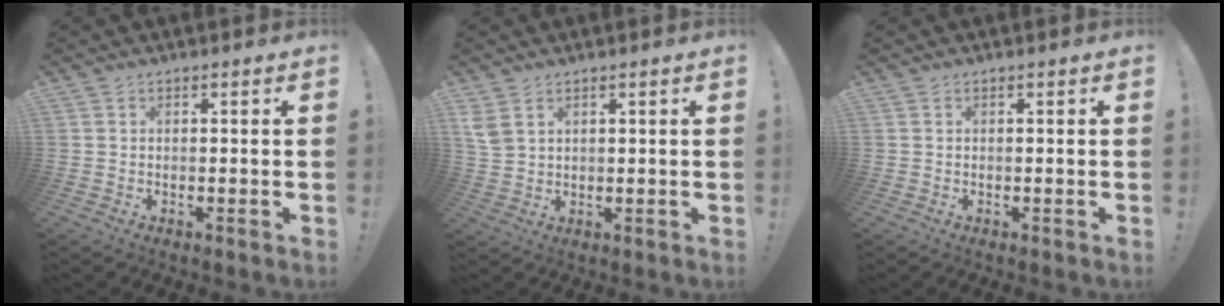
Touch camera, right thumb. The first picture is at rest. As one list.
[{"total": 4.3, "force": [2.5, 2.5, 2.5], "torque": [-0.055, -0.010, 0.048]}, {"total": 0.0}]